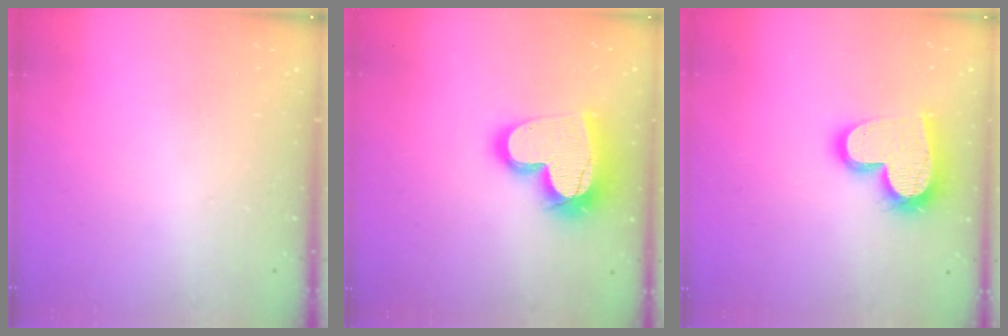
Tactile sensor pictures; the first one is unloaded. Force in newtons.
{"total": 21.2, "press": 21.1, "slide": 1.9}
{"total": 18.9, "press": 18.9, "slide": 1.5}